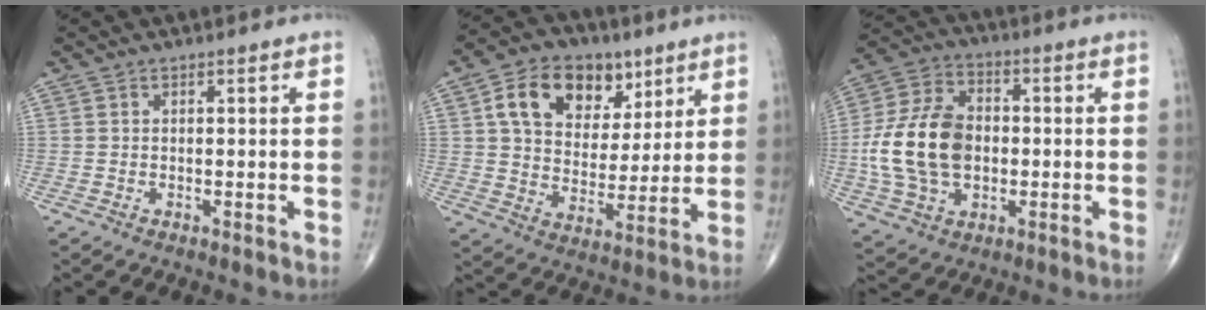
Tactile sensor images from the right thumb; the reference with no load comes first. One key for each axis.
{"total": 16.4, "fx": 7.3, "fy": 11.4, "fz": 9.4, "tx": -0.124, "ty": -0.015, "tz": 0.127}
{"total": 17.2, "fx": -1.1, "fy": 11.7, "fz": 12.6, "tx": -0.235, "ty": 0.018, "tz": -0.017}